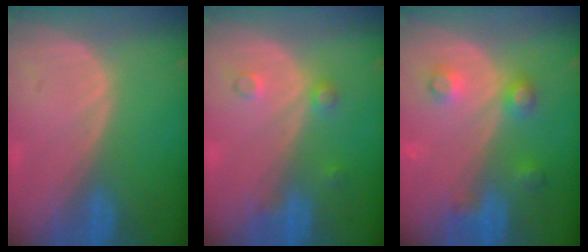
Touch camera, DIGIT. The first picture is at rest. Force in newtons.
{"total": 2.3, "press": 2.3, "slide": 0.2}
{"total": 4.5, "press": 4.5, "slide": 0.1}